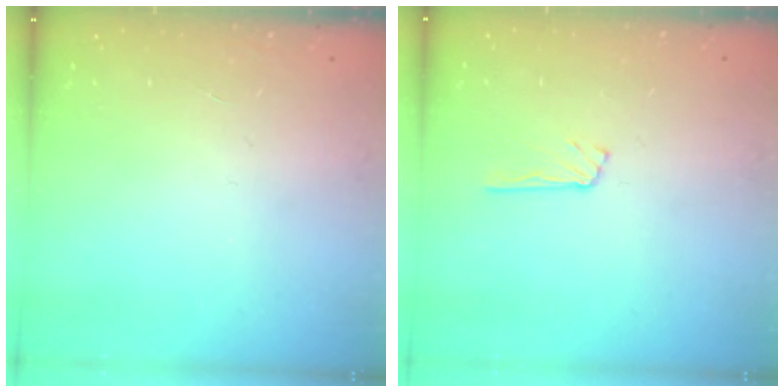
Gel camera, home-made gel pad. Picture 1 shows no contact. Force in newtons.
{"total": 5.1, "press": 5.0, "slide": 0.5}